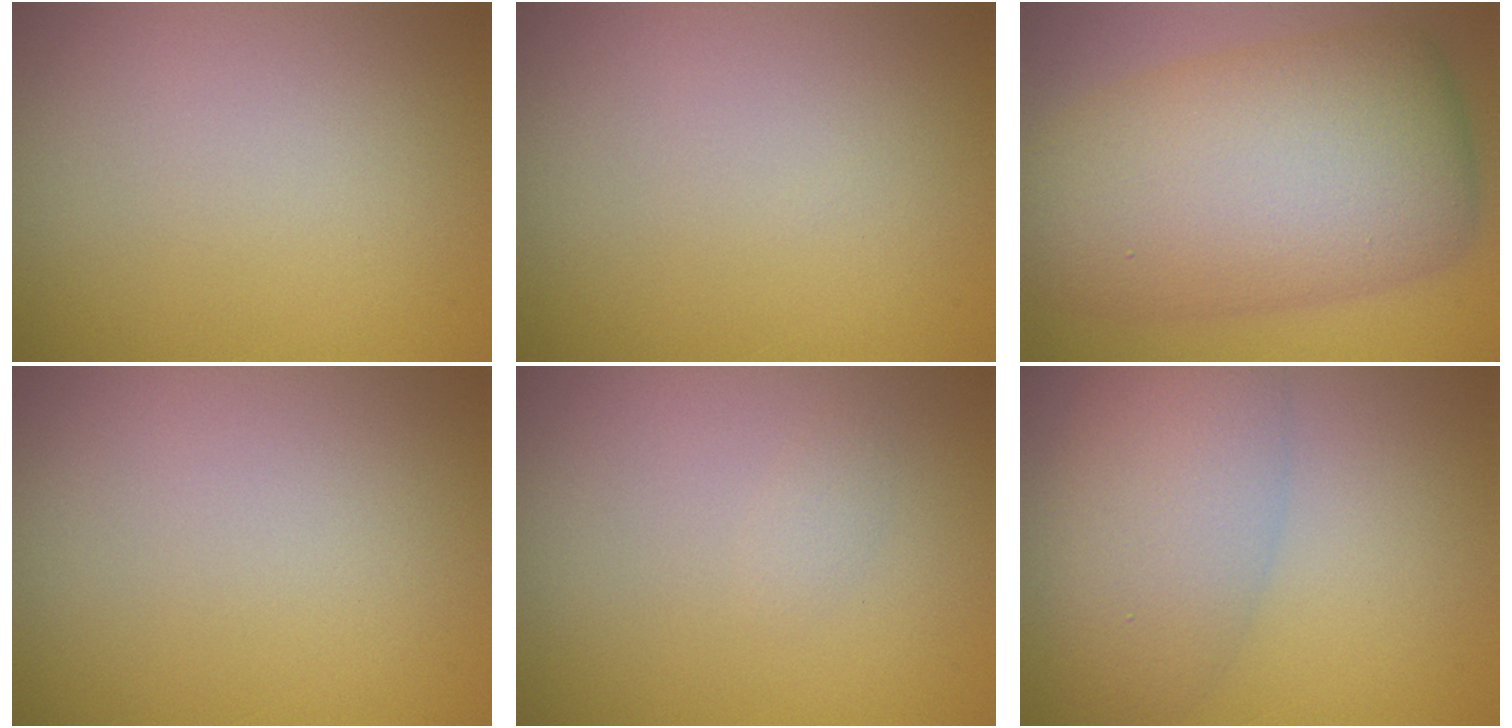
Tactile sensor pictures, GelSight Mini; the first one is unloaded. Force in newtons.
{"total": 0.0}
{"total": 11.4, "press": 11.4, "slide": 0.2}
{"total": 0.0}
{"total": 0.6, "press": 0.6, "slide": 0.1}
{"total": 5.8, "press": 5.8, "slide": 0.2}